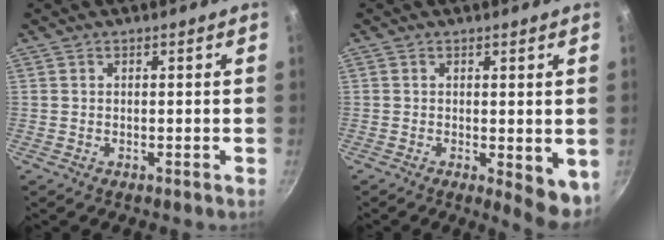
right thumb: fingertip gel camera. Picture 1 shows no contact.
{"total": 6.2, "force": [-0.6, 2.5, 5.7], "torque": [-0.058, -0.005, -0.002]}